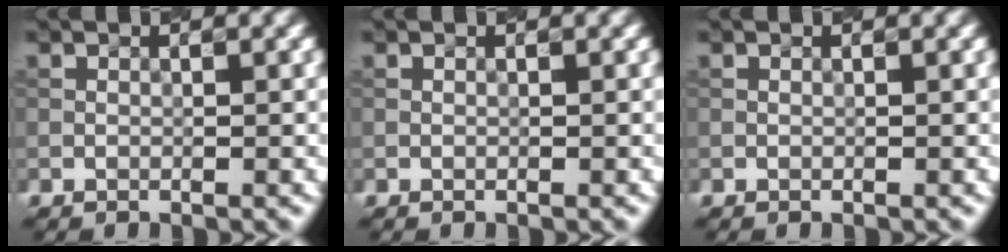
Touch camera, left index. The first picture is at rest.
{"total": 0.0}
{"total": 0.0}